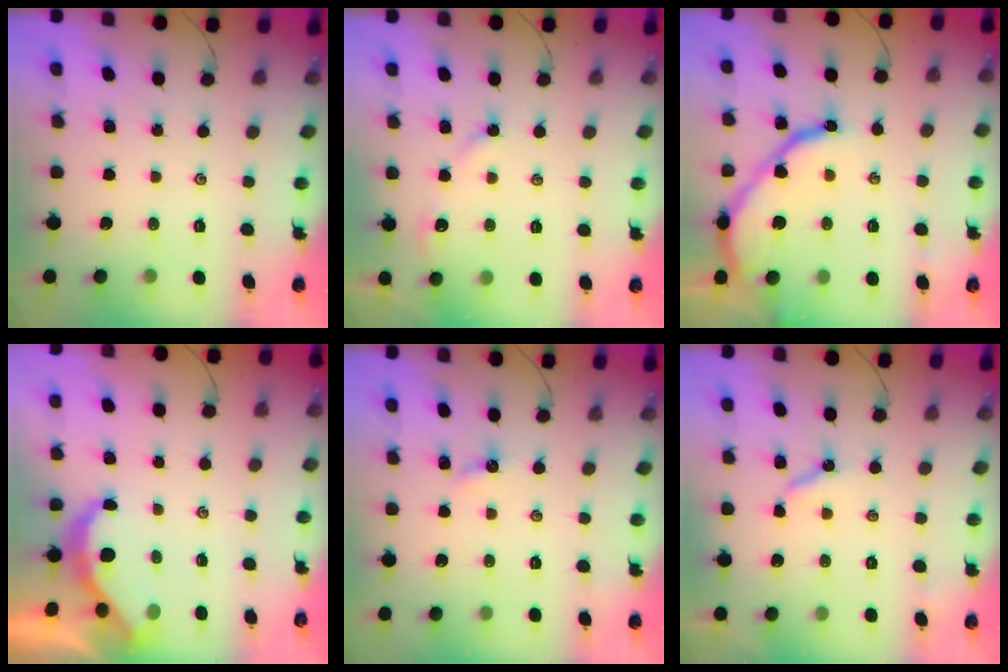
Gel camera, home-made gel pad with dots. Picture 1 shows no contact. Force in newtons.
{"total": 6.1, "press": 6.1, "slide": 0.6}
{"total": 12.0, "press": 11.9, "slide": 1.0}
{"total": 4.2, "press": 4.1, "slide": 0.5}
{"total": 2.4, "press": 2.4, "slide": 0.3}
{"total": 5.3, "press": 5.3, "slide": 0.2}